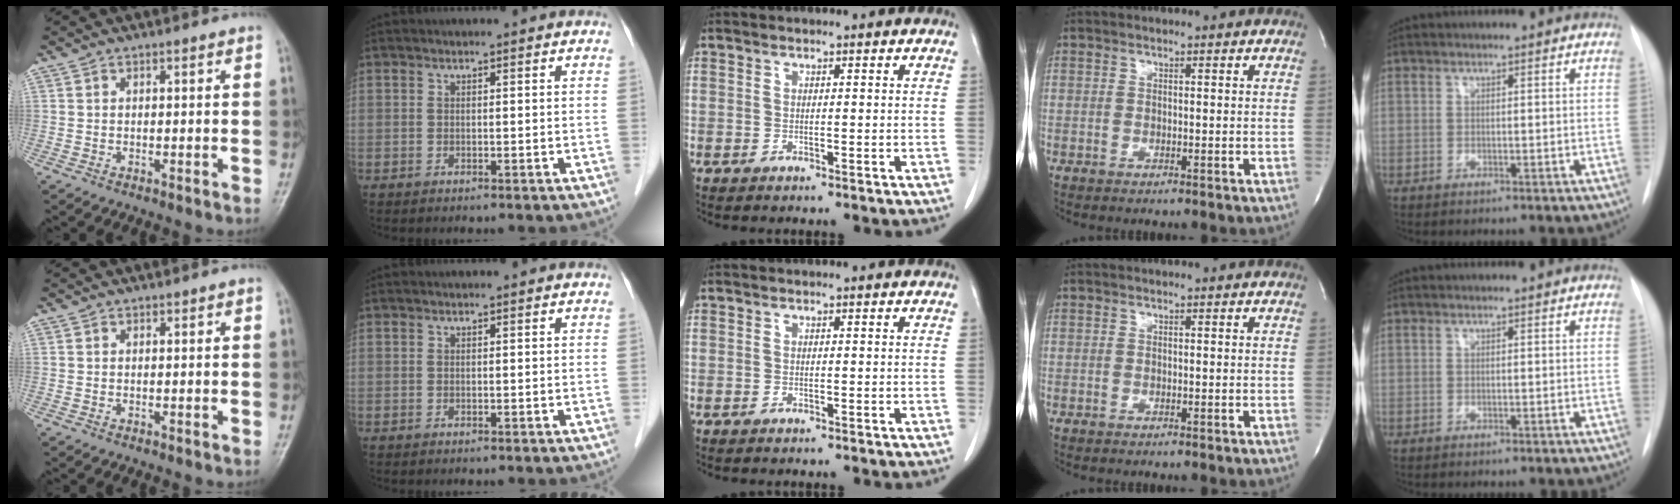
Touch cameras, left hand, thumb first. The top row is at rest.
{}